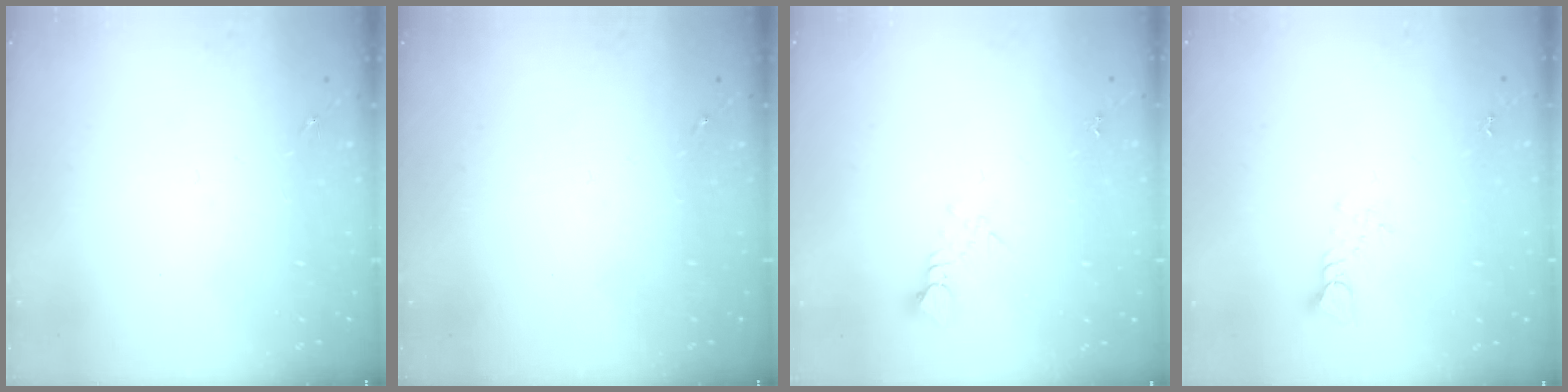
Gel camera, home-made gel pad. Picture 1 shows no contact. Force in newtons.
{"total": 0.0}
{"total": 3.2, "press": 3.2, "slide": 0.2}
{"total": 3.8, "press": 3.8, "slide": 0.2}